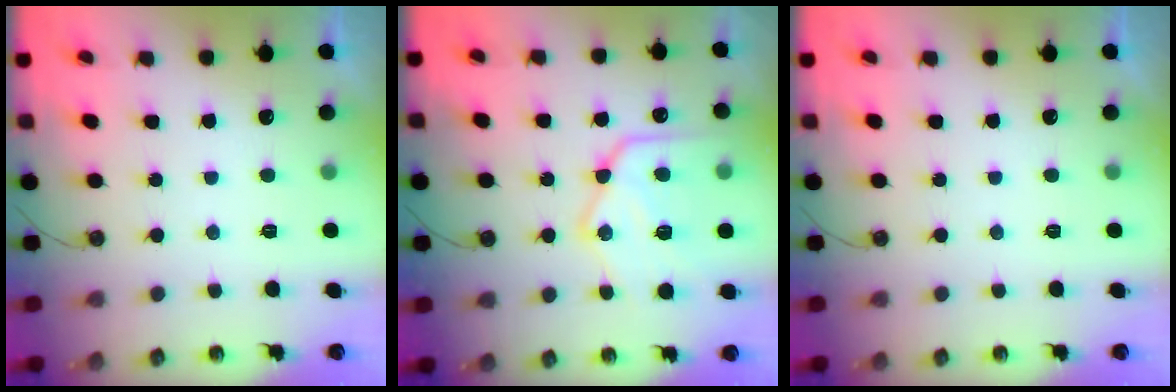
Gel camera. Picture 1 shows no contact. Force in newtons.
{"total": 18.7, "press": 18.7, "slide": 1.1}
{"total": 0.0}